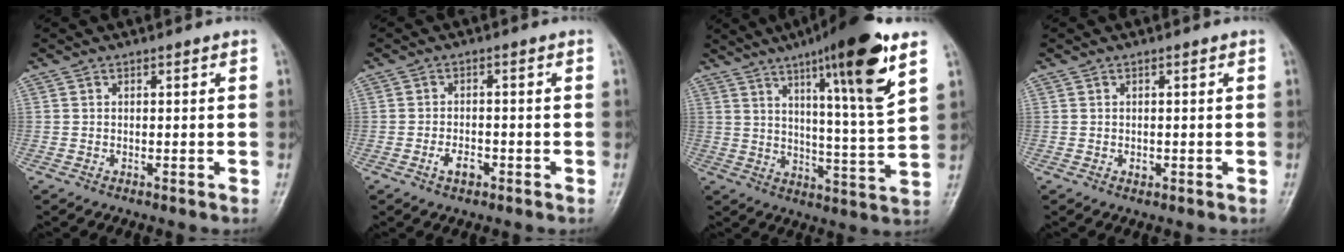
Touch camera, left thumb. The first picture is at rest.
{"total": 3.1, "force": [-1.5, 1.7, 2.0], "torque": [-0.033, 0.010, -0.025]}
{"total": 18.5, "force": [10.0, 1.9, 15.5], "torque": [-0.225, -0.047, 0.151]}
{"total": 1.0, "force": [0.0, 0.7, 0.7], "torque": [-0.005, 0.000, 0.001]}